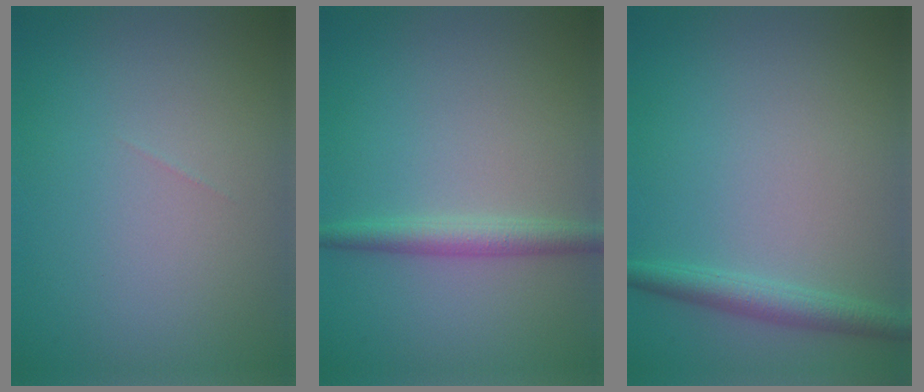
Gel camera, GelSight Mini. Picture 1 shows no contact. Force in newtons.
{"total": 2.3, "press": 2.3, "slide": 0.0}
{"total": 2.3, "press": 2.3, "slide": 0.1}